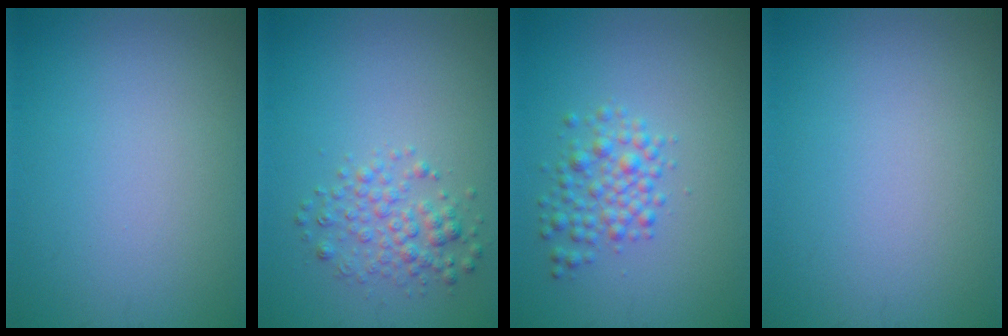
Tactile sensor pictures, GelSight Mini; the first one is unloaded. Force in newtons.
{"total": 2.6, "press": 2.6, "slide": 0.0}
{"total": 2.8, "press": 2.8, "slide": 0.1}
{"total": 0.0}